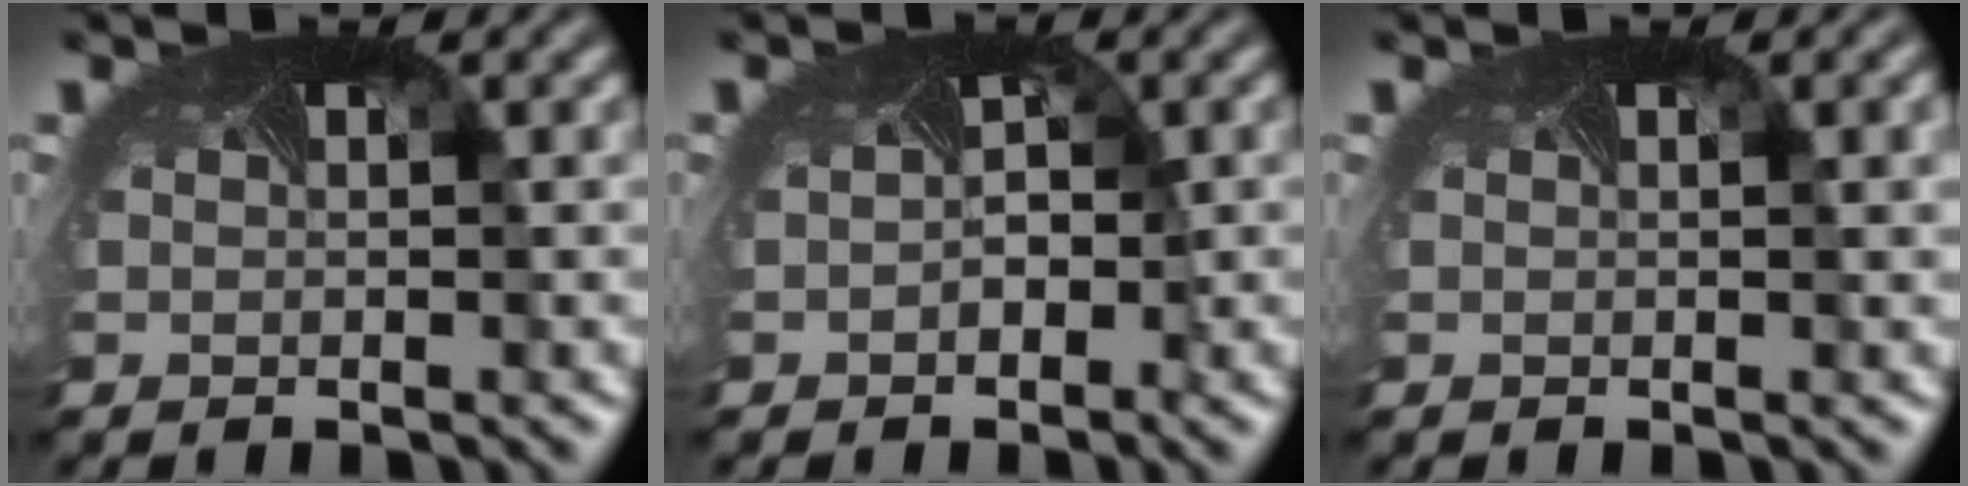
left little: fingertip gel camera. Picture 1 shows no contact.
{"total": 2.4, "force": [-0.2, 1.9, 1.5], "torque": [-0.028, -0.002, 0.005]}
{"total": 1.2, "force": [0.4, 0.3, 1.1], "torque": [-0.011, 0.001, 0.001]}